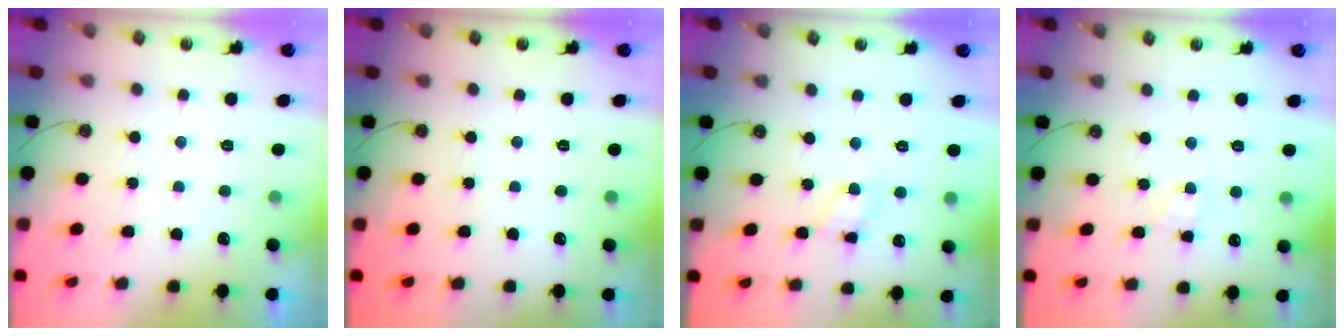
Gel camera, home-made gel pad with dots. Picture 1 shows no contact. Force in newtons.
{"total": 0.0}
{"total": 8.0, "press": 8.0, "slide": 0.2}
{"total": 1.3, "press": 1.3, "slide": 0.2}